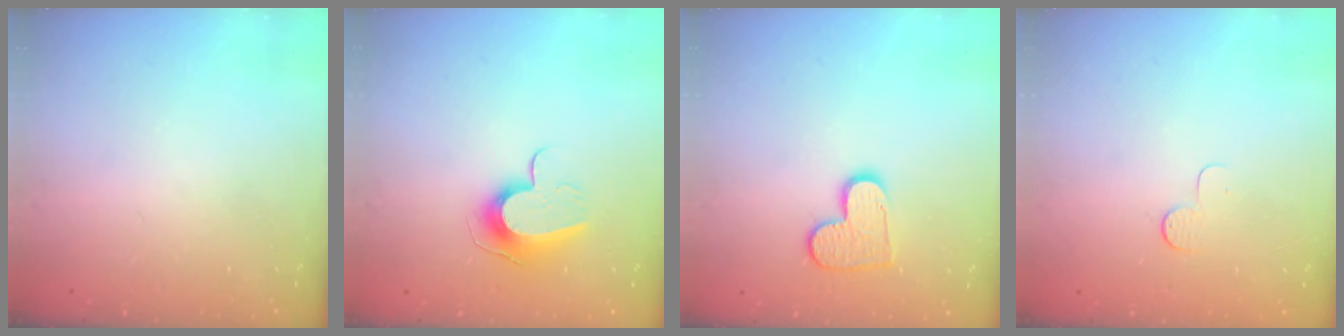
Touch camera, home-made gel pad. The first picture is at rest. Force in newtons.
{"total": 11.2, "press": 11.1, "slide": 0.5}
{"total": 9.9, "press": 9.9, "slide": 0.3}
{"total": 4.0, "press": 4.0, "slide": 0.4}